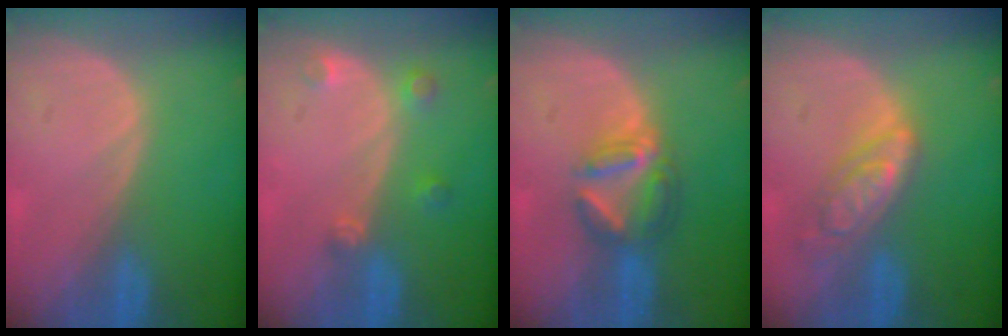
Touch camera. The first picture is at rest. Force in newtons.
{"total": 2.7, "press": 2.6, "slide": 0.4}
{"total": 6.2, "press": 5.5, "slide": 2.8}
{"total": 6.5, "press": 5.7, "slide": 3.0}